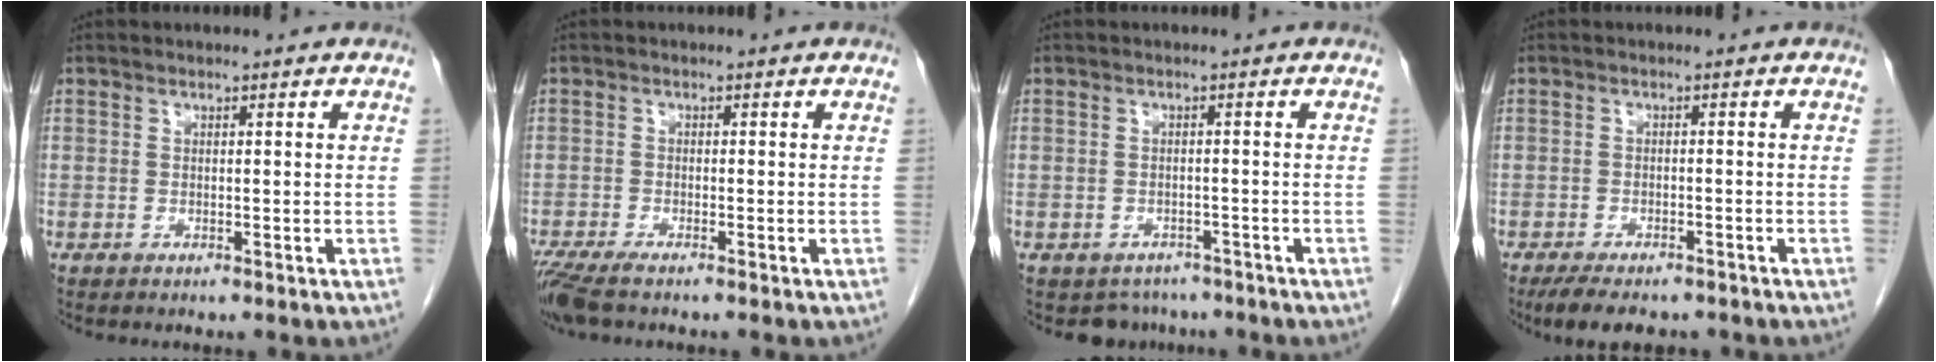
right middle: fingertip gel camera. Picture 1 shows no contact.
{"total": 4.3, "force": [-3.4, 0.5, 2.6], "torque": [-0.052, -0.011, -0.063]}
{"total": 3.7, "force": [-3.1, 2.1, -0.2], "torque": [0.006, 0.007, -0.043]}
{"total": 7.5, "force": [-6.1, 2.6, 3.6], "torque": [-0.052, -0.008, -0.086]}